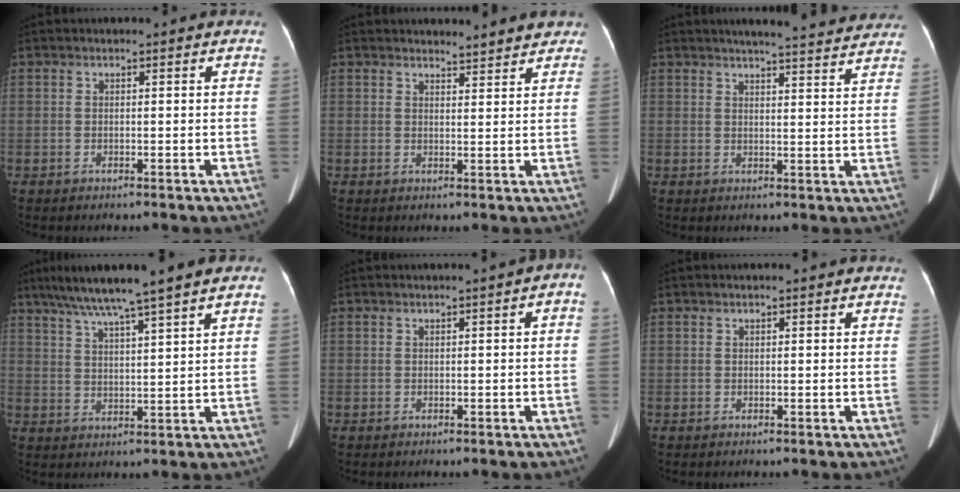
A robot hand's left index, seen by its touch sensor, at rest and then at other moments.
{"total": 4.2, "force": [4.1, 1.0, 0.4], "torque": [-0.004, 0.000, 0.039]}
{"total": 14.2, "force": [13.1, 1.1, 5.4], "torque": [-0.062, -0.004, 0.146]}
{"total": 9.7, "force": [7.4, -1.0, 6.2], "torque": [-0.108, 0.023, 0.124]}
{"total": 1.4, "force": [0.1, 0.2, 1.4], "torque": [-0.013, 0.008, 0.002]}
{"total": 0.9, "force": [0.7, 0.1, 0.5], "torque": [-0.010, 0.016, 0.013]}